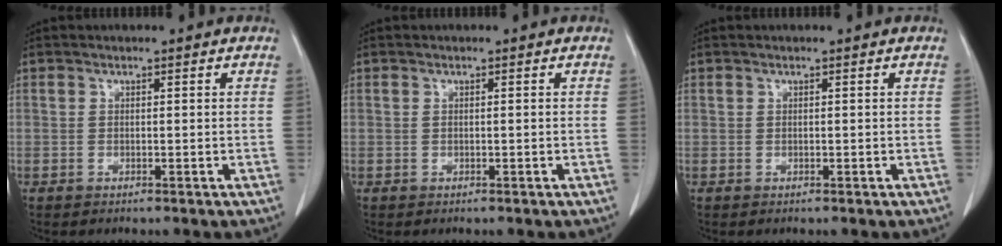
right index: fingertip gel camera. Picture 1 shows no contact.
{"total": 0.5, "force": [0.0, 0.3, 0.5], "torque": [-0.020, 0.004, 0.002]}
{"total": 0.0}